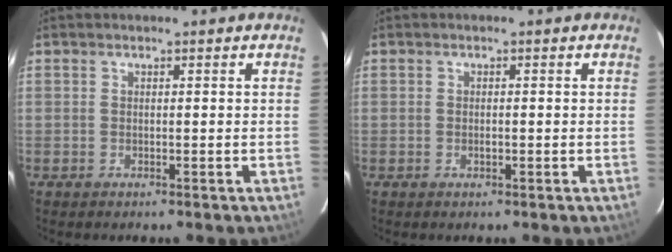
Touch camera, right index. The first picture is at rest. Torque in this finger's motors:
{"motor_torque": [-0.07, 0.03, -0.02, 0.00]}